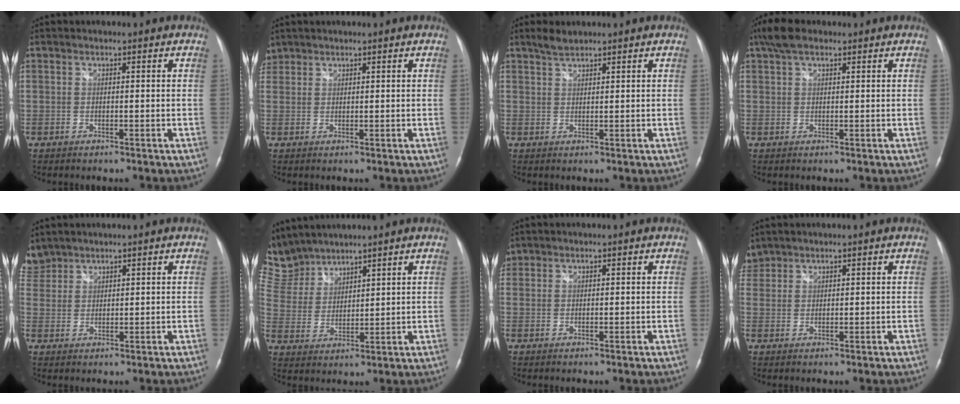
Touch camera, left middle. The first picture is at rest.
{"total": 2.6, "force": [2.1, 1.6, 0.0], "torque": [-0.004, 0.014, 0.041]}
{"total": 2.2, "force": [2.0, 0.4, 0.8], "torque": [-0.019, 0.007, 0.040]}
{"total": 4.2, "force": [2.9, 1.9, 2.5], "torque": [-0.057, 0.026, 0.057]}
{"total": 4.6, "force": [4.1, 2.0, -0.1], "torque": [-0.003, 0.015, 0.091]}
{"total": 10.2, "force": [9.7, 3.0, 1.1], "torque": [-0.046, 0.019, 0.213]}
{"total": 1.8, "force": [1.3, 1.2, 0.0], "torque": [0.001, 0.012, 0.025]}
{"total": 3.3, "force": [2.9, 1.5, -0.2], "torque": [-0.001, 0.015, 0.061]}